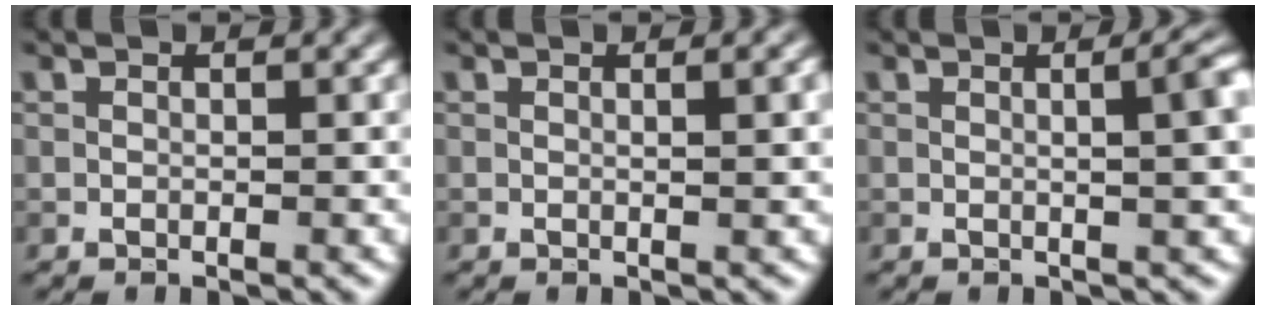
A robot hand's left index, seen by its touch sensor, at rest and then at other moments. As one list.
[{"total": 2.3, "force": [0.5, 0.7, 2.1], "torque": [-0.020, 0.007, 0.004]}, {"total": 5.2, "force": [0.7, 1.8, 4.8], "torque": [-0.036, 0.019, 0.006]}]